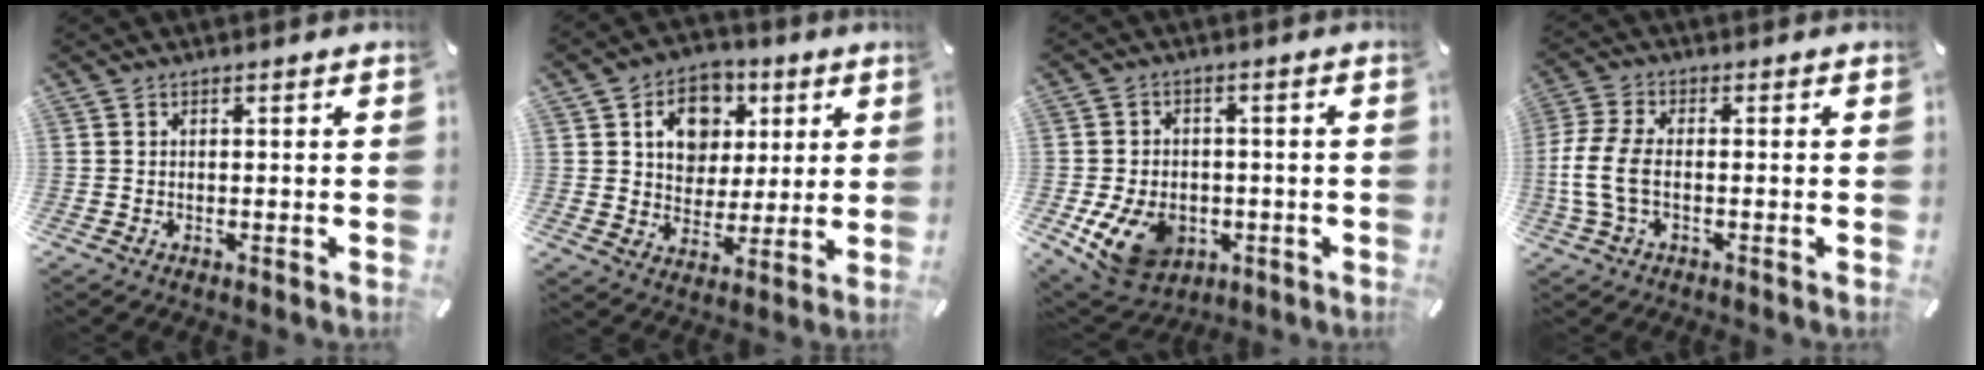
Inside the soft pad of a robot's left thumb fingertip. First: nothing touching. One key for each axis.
{"total": 11.1, "fx": 3.8, "fy": 9.5, "fz": 4.2, "tx": -0.062, "ty": -0.007, "tz": 0.072}
{"total": 11.5, "fx": -3.8, "fy": 8.7, "fz": 6.6, "tx": -0.131, "ty": 0.016, "tz": -0.062}
{"total": 7.8, "fx": -1.5, "fy": 3.8, "fz": 6.6, "tx": -0.148, "ty": -0.006, "tz": -0.028}